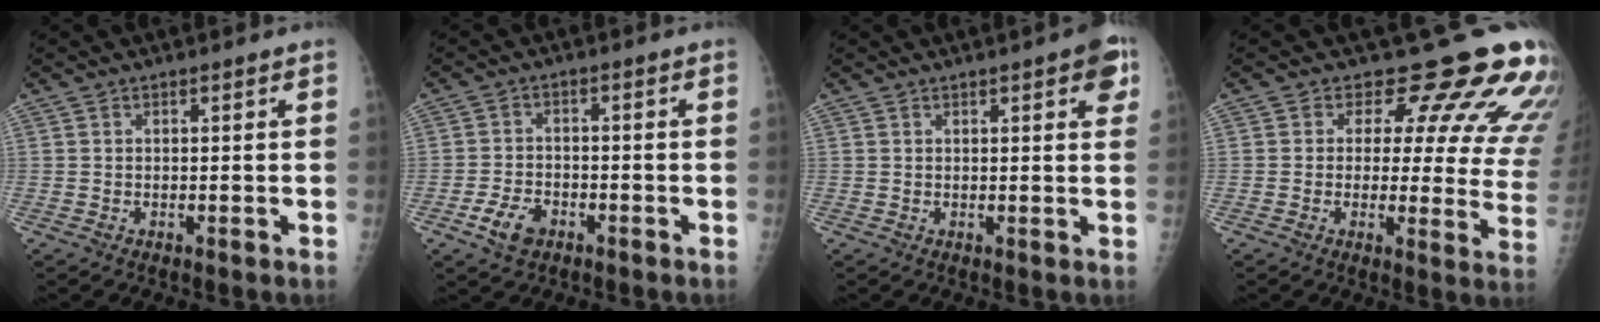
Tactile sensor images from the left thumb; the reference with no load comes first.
{"total": 5.4, "force": [-2.8, 3.5, 3.0], "torque": [-0.052, 0.013, -0.049]}
{"total": 5.0, "force": [2.3, 1.5, 4.1], "torque": [-0.034, -0.003, 0.021]}
{"total": 16.1, "force": [12.8, 6.1, 7.7], "torque": [-0.038, -0.087, 0.123]}